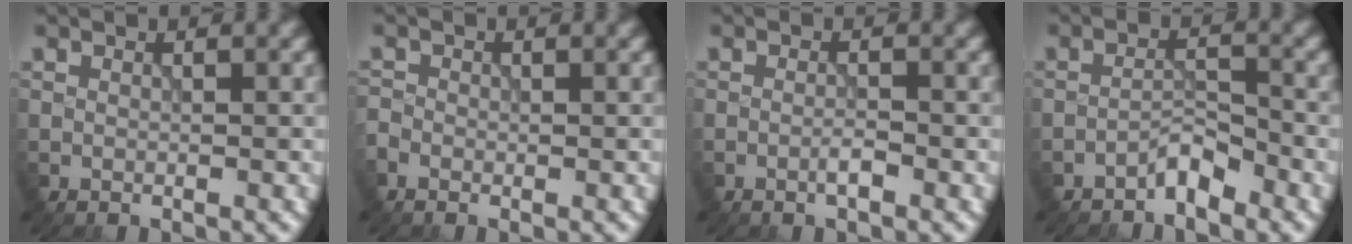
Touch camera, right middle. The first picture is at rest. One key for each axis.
{"total": 1.0, "fx": -0.7, "fy": 0.6, "fz": 0.2, "tx": -0.003, "ty": 0.000, "tz": -0.019}
{"total": 1.2, "fx": -0.7, "fy": 0.1, "fz": 0.9, "tx": -0.017, "ty": 0.002, "tz": -0.014}
{"total": 2.1, "fx": -1.9, "fy": 0.4, "fz": 0.9, "tx": -0.015, "ty": 0.011, "tz": -0.036}